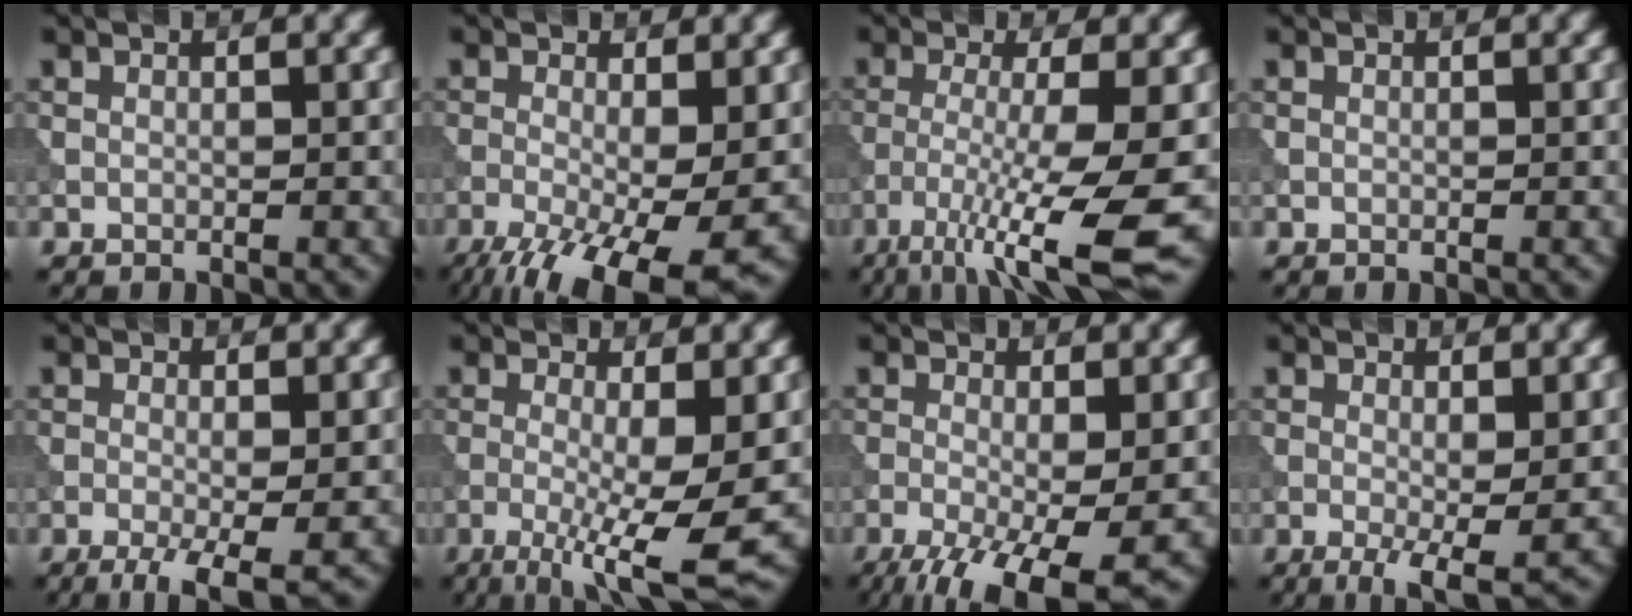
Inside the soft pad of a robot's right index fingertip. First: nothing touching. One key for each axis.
{"total": 11.4, "fx": -5.1, "fy": 3.9, "fz": 9.4, "tx": -0.166, "ty": -0.028, "tz": -0.083}
{"total": 9.9, "fx": -4.8, "fy": 1.8, "fz": 8.5, "tx": -0.145, "ty": -0.016, "tz": -0.083}
{"total": 0.0}
{"total": 5.3, "fx": -2.5, "fy": 1.3, "fz": 4.5, "tx": -0.076, "ty": -0.006, "tz": -0.042}
{"total": 8.9, "fx": -2.0, "fy": 2.1, "fz": 8.4, "tx": -0.139, "ty": -0.015, "tz": -0.027}
{"total": 9.4, "fx": -4.5, "fy": 2.9, "fz": 7.6, "tx": -0.135, "ty": -0.024, "tz": -0.077}
{"total": 4.2, "fx": -1.2, "fy": 0.9, "fz": 3.9, "tx": -0.068, "ty": -0.015, "tz": -0.021}